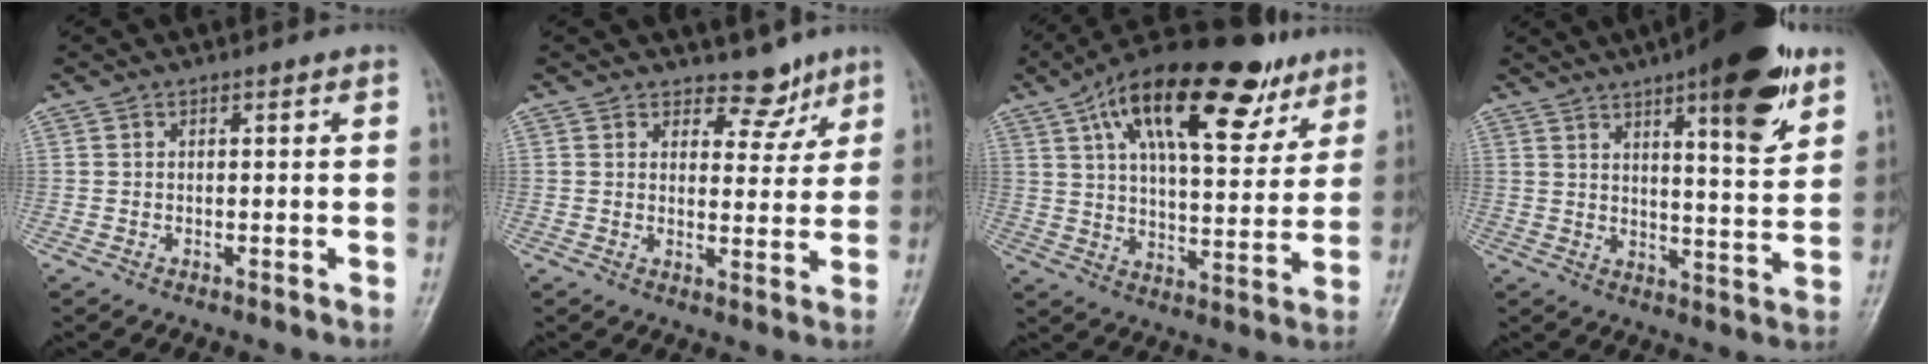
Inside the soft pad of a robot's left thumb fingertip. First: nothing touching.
{"total": 5.2, "force": [4.1, 3.0, 1.1], "torque": [0.020, -0.029, 0.060]}
{"total": 24.3, "force": [13.0, 10.2, 17.8], "torque": [-0.254, -0.015, 0.208]}
{"total": 17.1, "force": [9.6, 4.5, 13.5], "torque": [-0.162, -0.043, 0.135]}